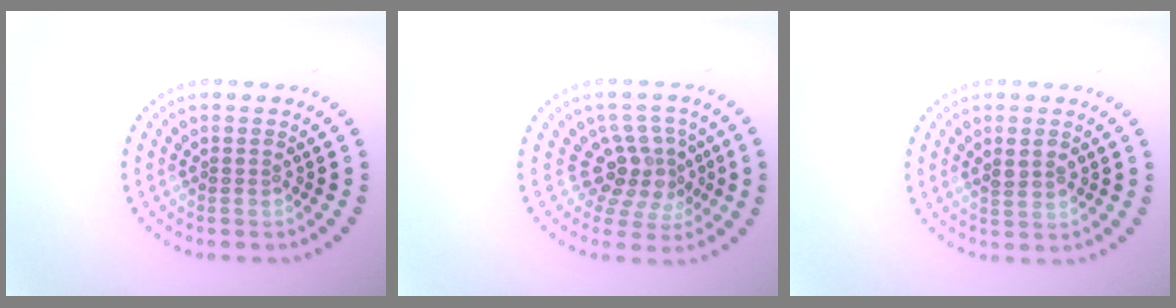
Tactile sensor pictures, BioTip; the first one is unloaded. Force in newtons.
{"total": 3.9, "press": 2.7, "slide": 2.7}
{"total": 1.6, "press": 1.6, "slide": 0.2}